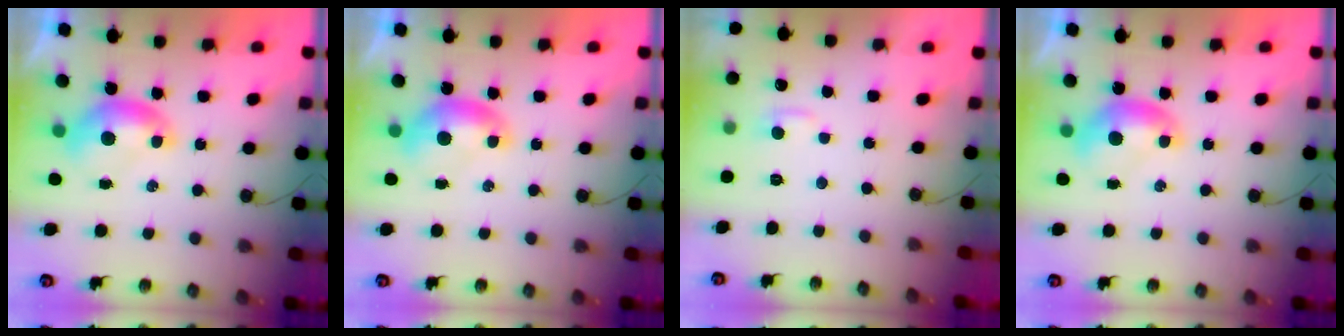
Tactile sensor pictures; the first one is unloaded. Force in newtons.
{"total": 0.0}
{"total": 2.9, "press": 2.9, "slide": 0.4}
{"total": 0.0}